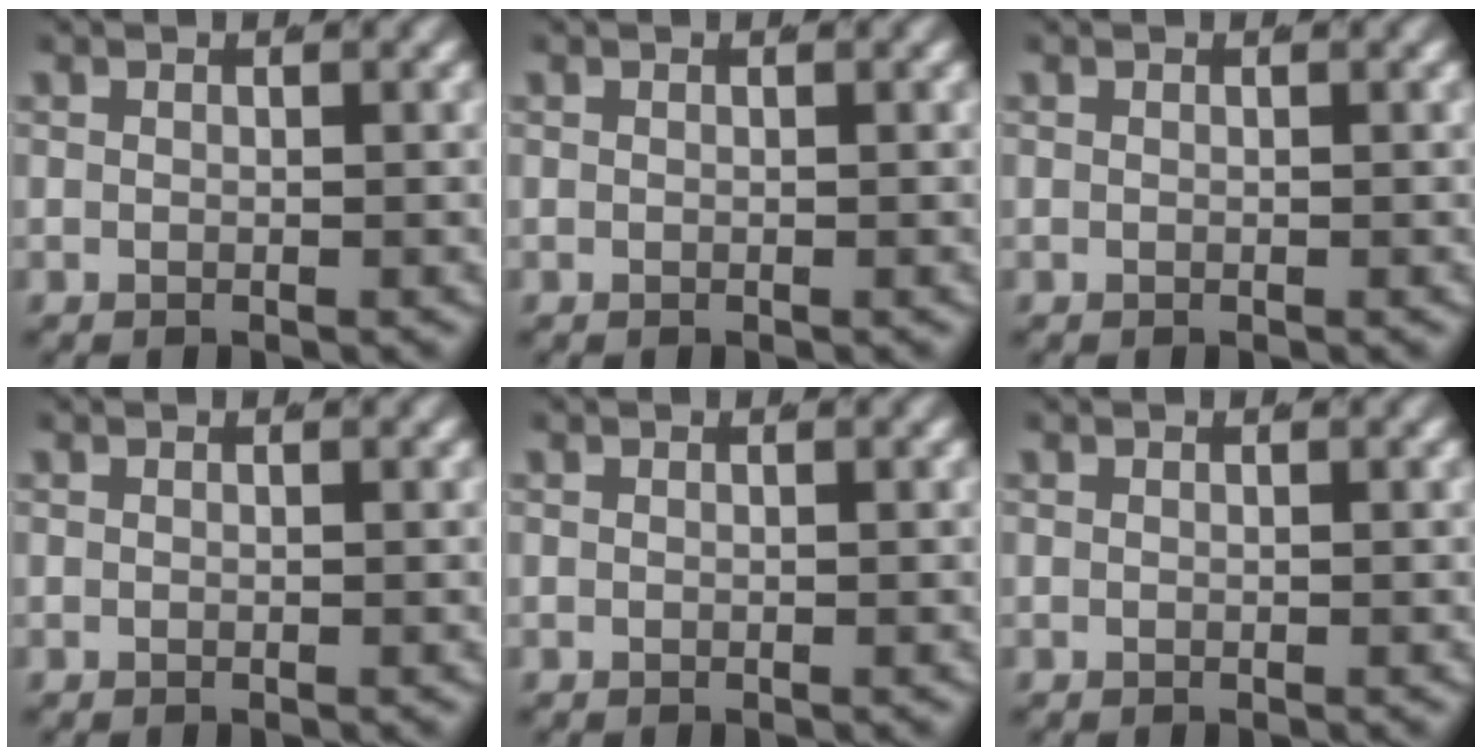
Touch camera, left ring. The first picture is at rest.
{"total": 0.0}
{"total": 0.0}
{"total": 0.0}
{"total": 0.0}
{"total": 0.0}